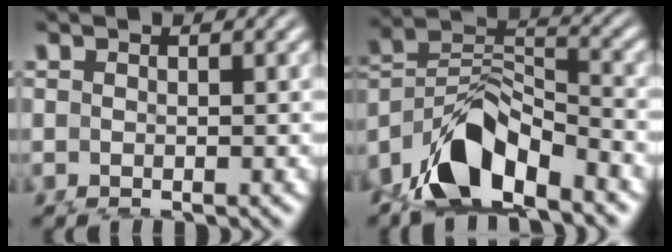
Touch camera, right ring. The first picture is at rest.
{"total": 6.4, "force": [-1.9, 4.1, 4.5], "torque": [-0.080, -0.014, -0.028]}